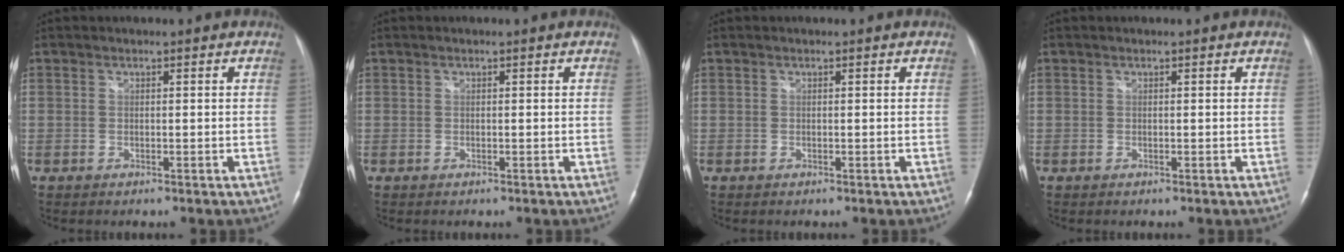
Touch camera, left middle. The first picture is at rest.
{"total": 0.0}
{"total": 0.0}
{"total": 0.0}